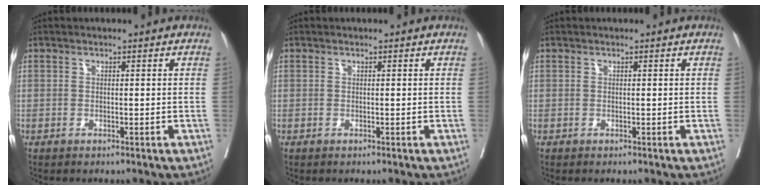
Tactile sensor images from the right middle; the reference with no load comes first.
{"total": 0.0}
{"total": 0.0}